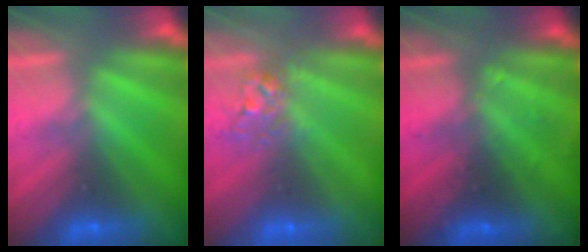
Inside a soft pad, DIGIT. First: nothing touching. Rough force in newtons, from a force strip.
{"total": 2.7}
{"total": 2.4}